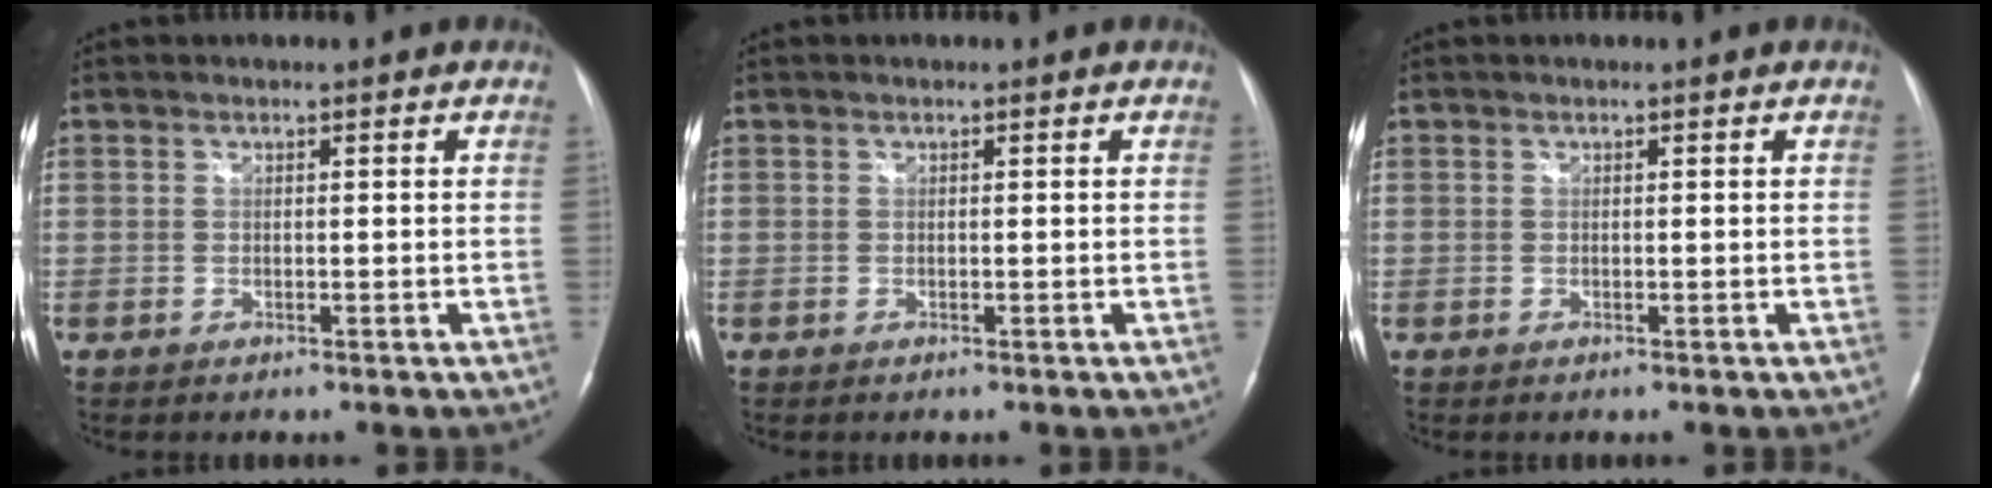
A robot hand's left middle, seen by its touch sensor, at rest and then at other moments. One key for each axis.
{"total": 0.0}
{"total": 0.0}